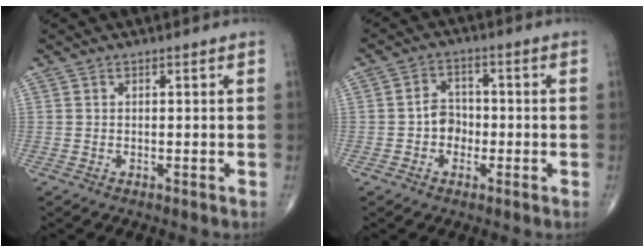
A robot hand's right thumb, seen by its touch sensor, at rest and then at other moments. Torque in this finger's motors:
{"motor_torque": [-0.37, -0.04, 0.42, -0.04, -0.01]}